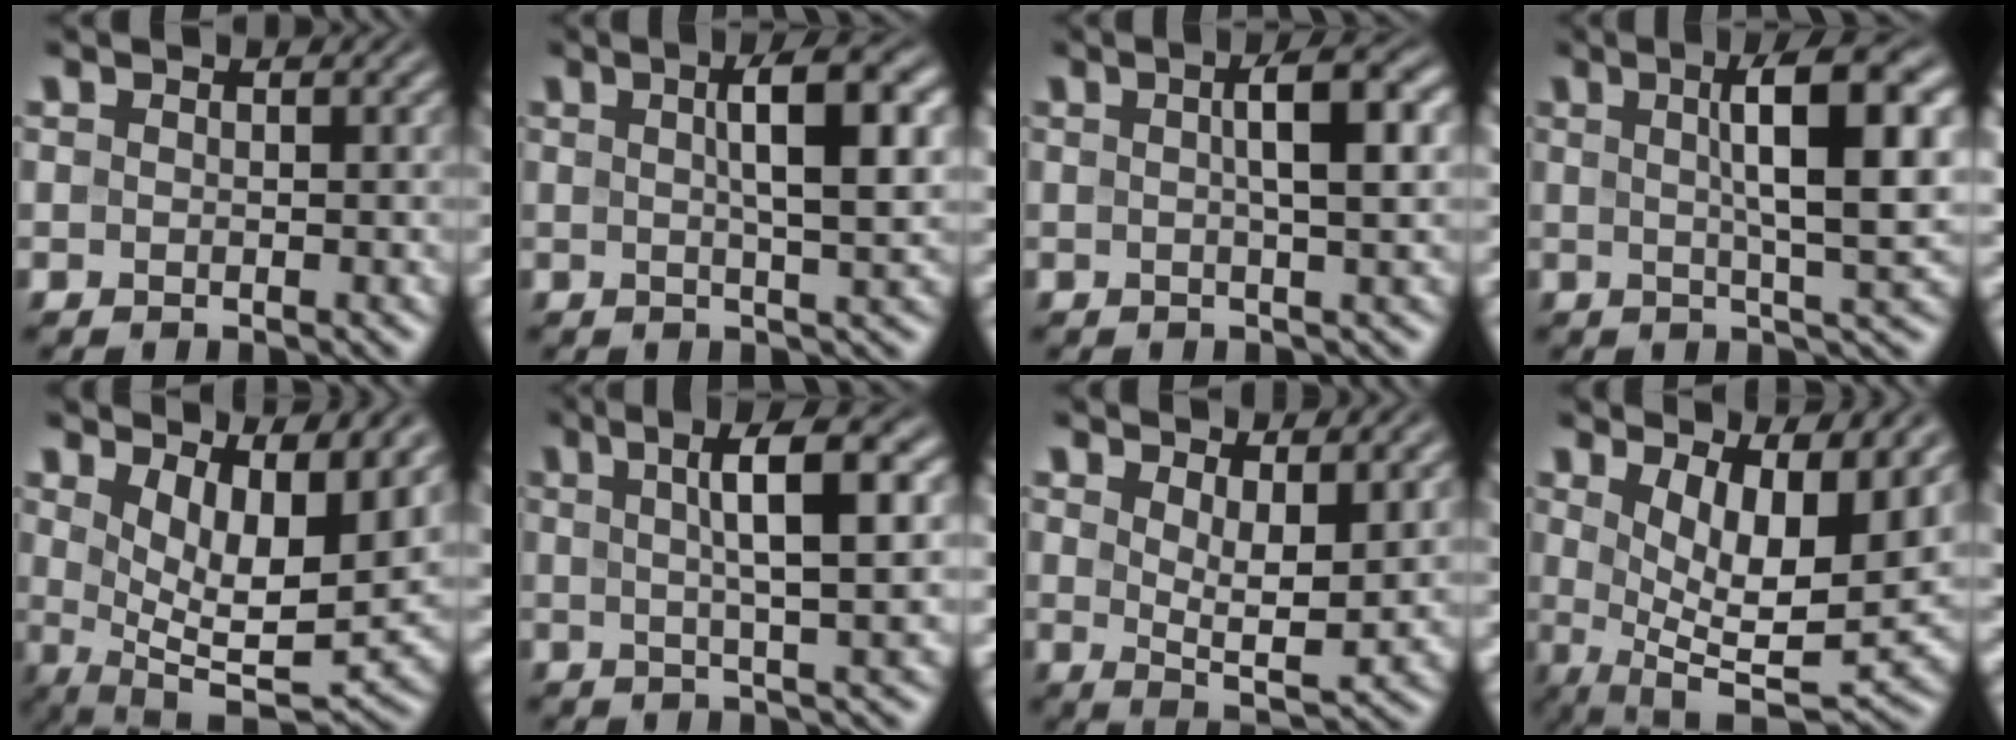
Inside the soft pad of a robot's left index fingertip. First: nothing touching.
{"total": 6.4, "force": [1.5, 1.5, 6.1], "torque": [-0.079, 0.014, 0.020]}
{"total": 4.8, "force": [1.0, 1.0, 4.6], "torque": [-0.064, 0.013, 0.011]}
{"total": 9.0, "force": [2.0, 2.1, 8.5], "torque": [-0.114, 0.012, 0.029]}
{"total": 10.3, "force": [4.4, 3.7, 8.5], "torque": [-0.135, -0.020, 0.086]}
{"total": 7.7, "force": [1.9, 1.7, 7.3], "torque": [-0.095, 0.014, 0.026]}
{"total": 5.2, "force": [2.1, 1.7, 4.4], "torque": [-0.080, -0.018, 0.041]}
{"total": 10.5, "force": [3.6, 3.7, 9.2], "torque": [-0.148, -0.022, 0.069]}